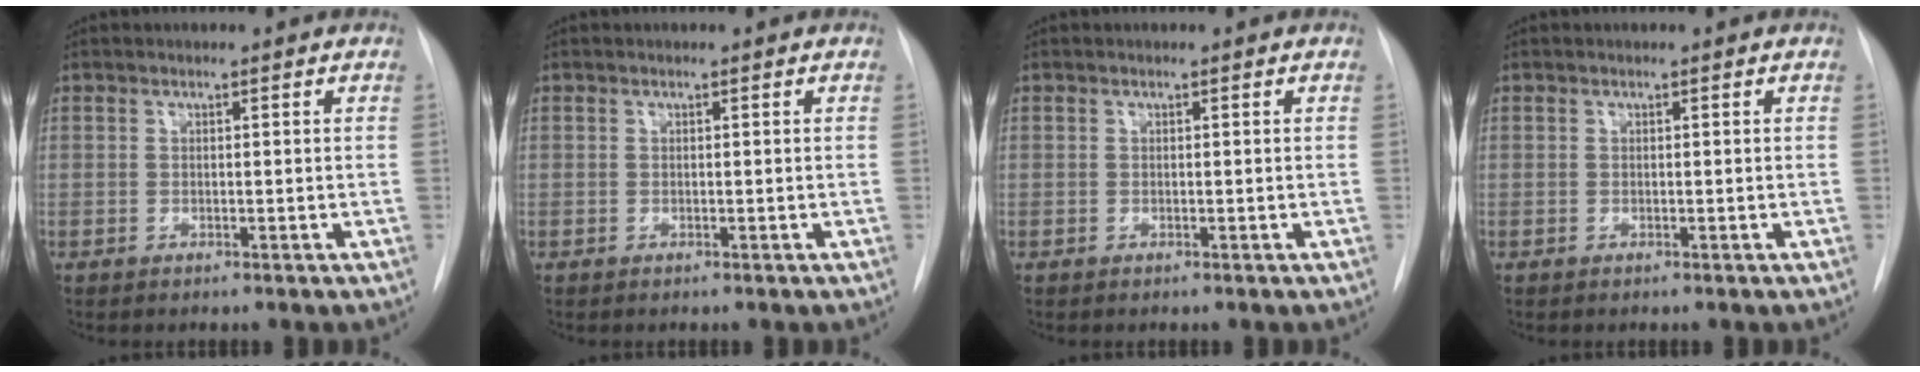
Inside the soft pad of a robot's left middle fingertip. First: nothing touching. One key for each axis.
{"total": 0.0}
{"total": 0.0}
{"total": 0.0}